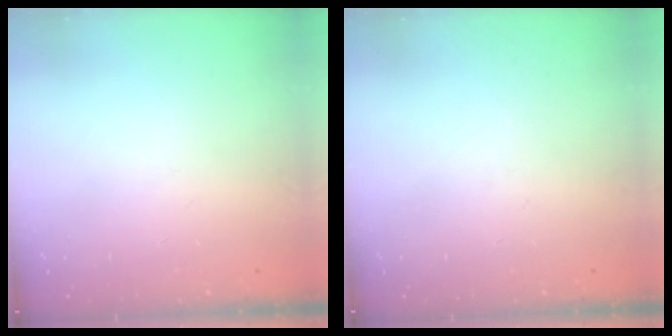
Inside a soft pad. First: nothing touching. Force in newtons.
{"total": 0.0}